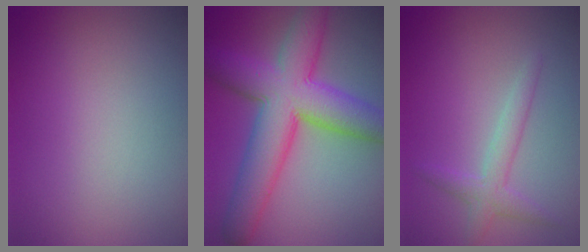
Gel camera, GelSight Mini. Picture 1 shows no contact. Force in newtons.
{"total": 9.6, "press": 9.6, "slide": 0.2}
{"total": 2.2, "press": 2.2, "slide": 0.1}